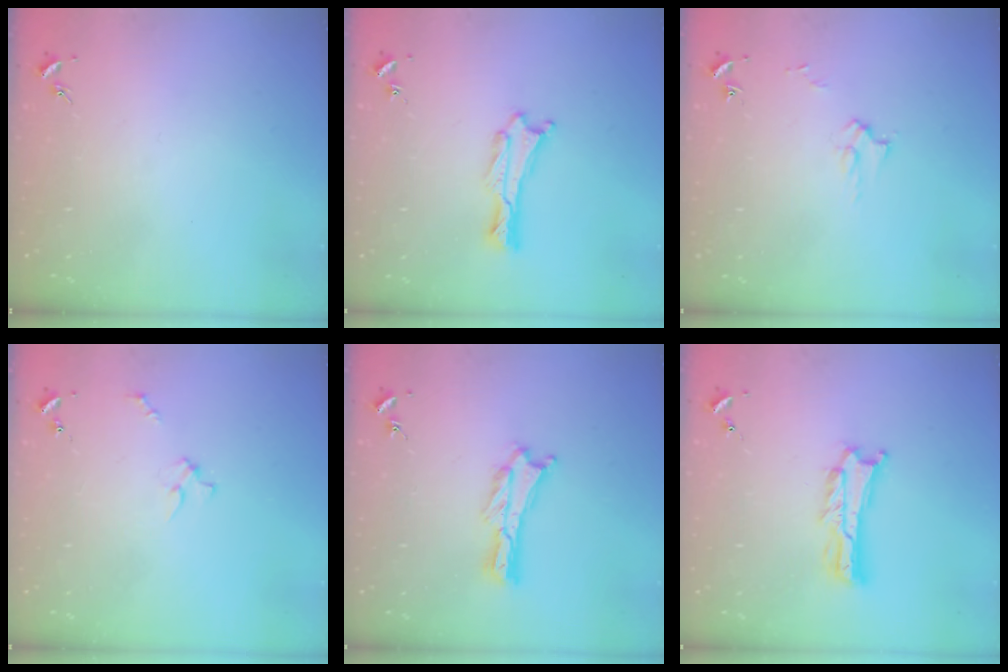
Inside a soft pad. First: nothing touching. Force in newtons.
{"total": 0.8, "press": 0.7, "slide": 0.2}
{"total": 2.6, "press": 2.6, "slide": 0.3}
{"total": 2.0, "press": 2.0, "slide": 0.2}
{"total": 0.9, "press": 0.9, "slide": 0.2}
{"total": 2.0, "press": 2.0, "slide": 0.3}